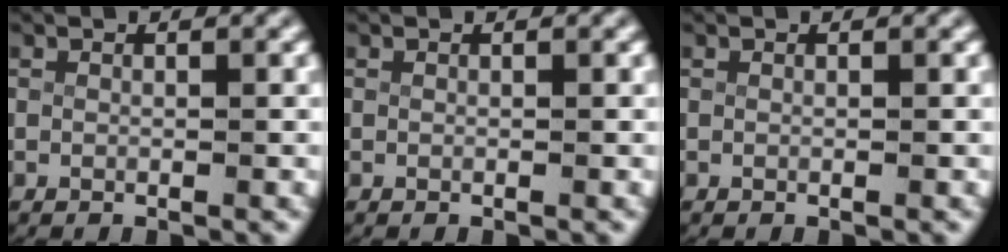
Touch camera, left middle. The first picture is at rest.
{"total": 0.0}
{"total": 0.0}